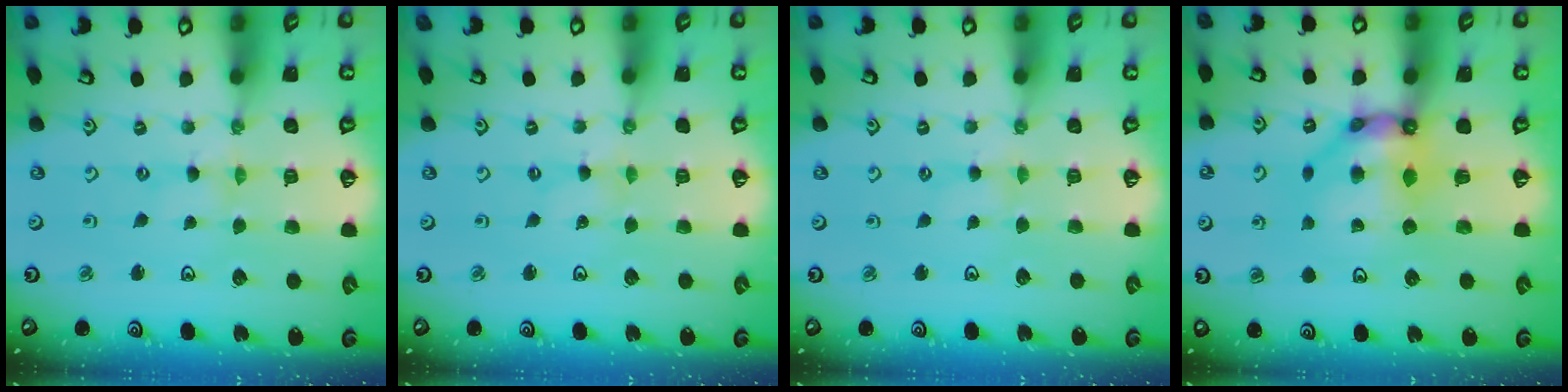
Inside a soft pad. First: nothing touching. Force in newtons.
{"total": 0.0}
{"total": 2.5, "press": 2.4, "slide": 0.4}
{"total": 9.0, "press": 8.9, "slide": 0.6}